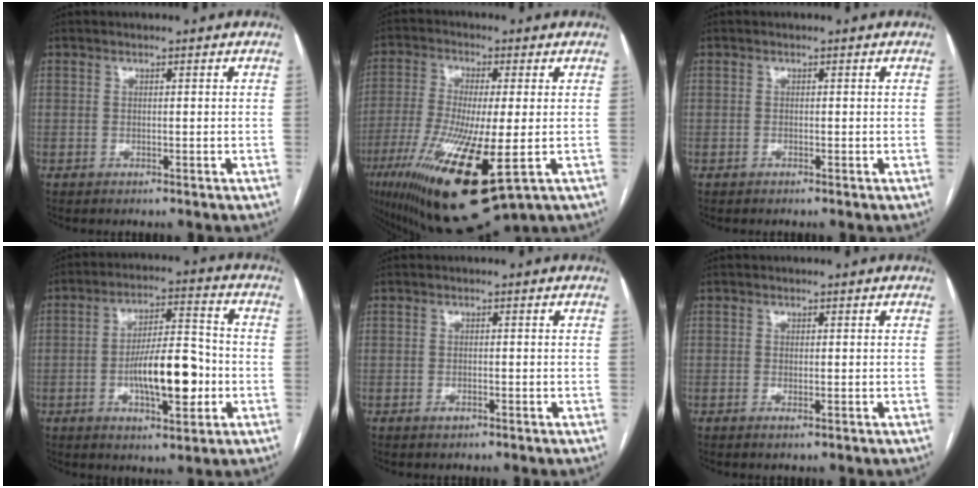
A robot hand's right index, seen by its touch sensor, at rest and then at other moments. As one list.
[{"total": 18.5, "force": [-6.2, 3.0, 17.1], "torque": [-0.334, -0.055, -0.098]}, {"total": 0.0}, {"total": 12.2, "force": [-2.8, 3.7, 11.3], "torque": [-0.193, 0.014, -0.042]}, {"total": 1.0, "force": [-0.7, 0.4, 0.7], "torque": [-0.012, 0.000, -0.008]}, {"total": 0.9, "force": [-0.4, 0.1, 0.8], "torque": [-0.012, -0.002, -0.005]}]